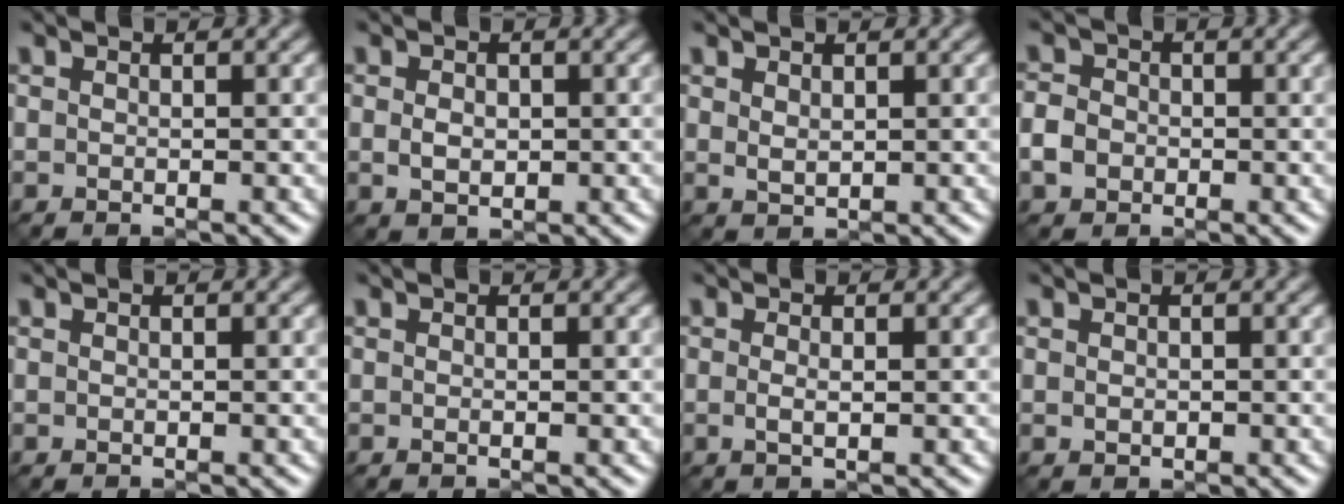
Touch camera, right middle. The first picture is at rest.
{"total": 1.9, "force": [0.0, 1.4, 1.3], "torque": [-0.025, -0.002, 0.001]}
{"total": 1.2, "force": [0.6, 0.7, 0.8], "torque": [-0.017, -0.002, 0.017]}
{"total": 2.5, "force": [-0.7, 2.1, 1.1], "torque": [-0.021, 0.001, -0.019]}
{"total": 0.0}
{"total": 0.0}
{"total": 1.1, "force": [0.0, 0.2, 1.0], "torque": [-0.021, -0.002, -0.002]}
{"total": 0.7, "force": [0.0, 0.6, 0.4], "torque": [-0.003, -0.002, 0.001]}